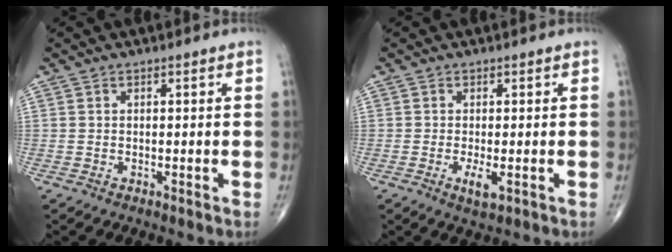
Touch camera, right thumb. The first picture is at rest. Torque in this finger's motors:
{"motor_torque": [-0.19, 0.19, -0.04, -0.09, 0.02]}